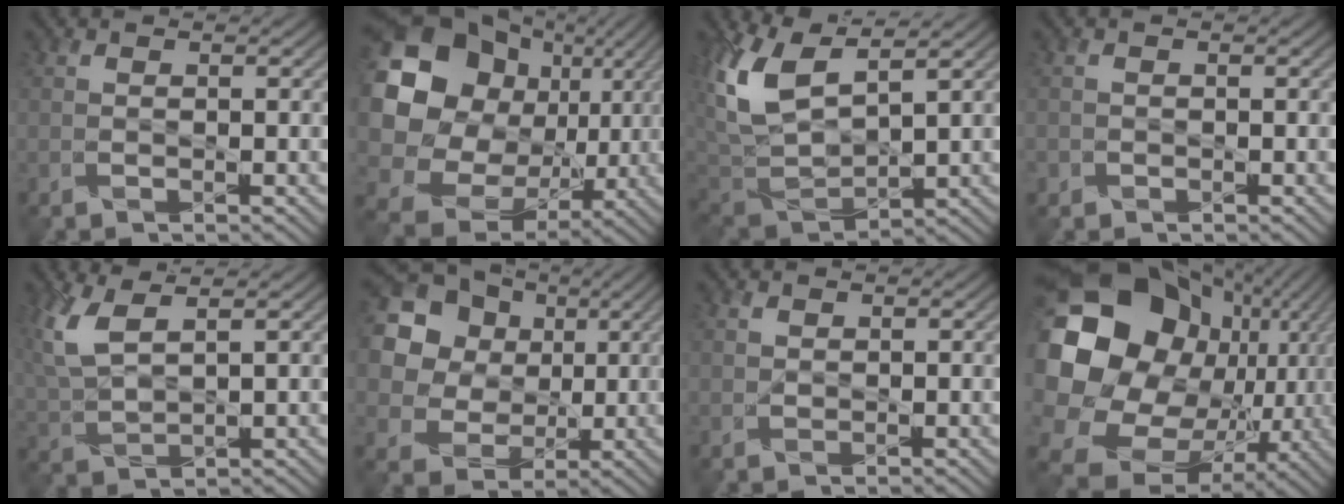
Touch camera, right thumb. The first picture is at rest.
{"total": 20.0, "force": [4.1, 17.0, 9.6], "torque": [-0.255, -0.004, 0.095]}
{"total": 11.5, "force": [5.7, 4.9, 8.7], "torque": [-0.226, 0.007, 0.115]}
{"total": 0.8, "force": [-0.5, 0.6, 0.0], "torque": [0.002, -0.003, -0.012]}
{"total": 7.1, "force": [3.6, 2.8, 5.5], "torque": [-0.149, 0.008, 0.077]}
{"total": 21.7, "force": [8.1, 18.5, 8.1], "torque": [-0.259, 0.023, 0.152]}
{"total": 1.1, "force": [0.6, 0.7, 0.5], "torque": [-0.014, 0.001, 0.015]}
{"total": 24.6, "force": [2.6, 20.5, 13.2], "torque": [-0.319, -0.040, 0.059]}